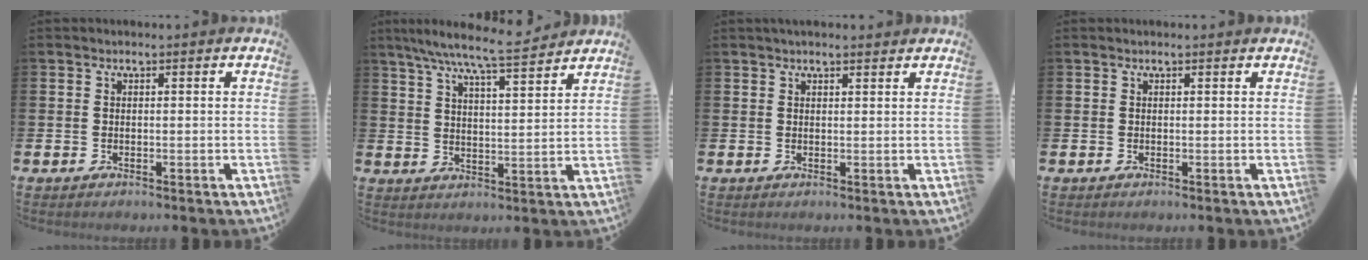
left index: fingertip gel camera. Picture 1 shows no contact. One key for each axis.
{"total": 7.9, "fx": 7.3, "fy": 0.1, "fz": 3.1, "tx": -0.080, "ty": -0.040, "tz": 0.129}
{"total": 1.4, "fx": 1.4, "fy": 0.2, "fz": 0.3, "tx": -0.001, "ty": -0.003, "tz": 0.023}
{"total": 0.0}